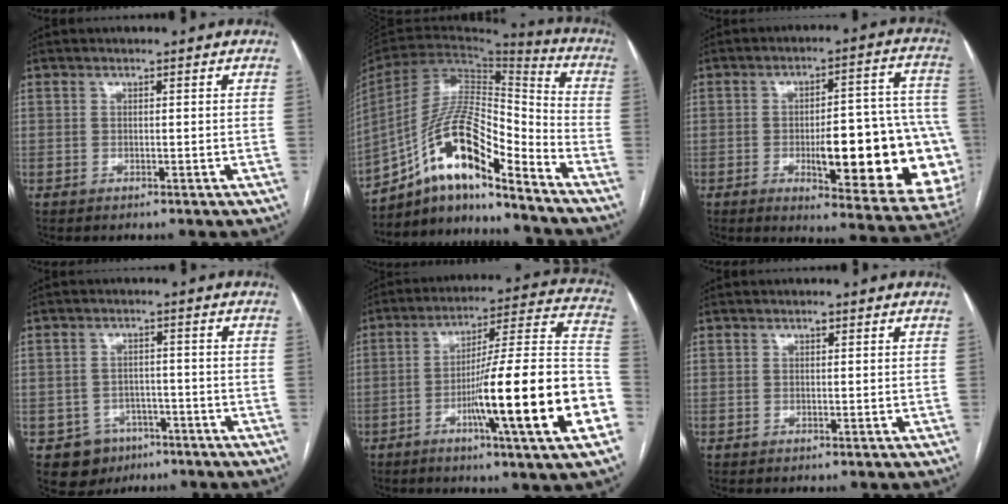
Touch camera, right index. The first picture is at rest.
{"total": 16.4, "force": [-11.2, 3.7, 11.4], "torque": [-0.213, 0.029, -0.196]}
{"total": 23.3, "force": [-5.1, 5.5, 22.0], "torque": [-0.198, 0.019, -0.047]}
{"total": 5.9, "force": [-3.4, 4.9, 0.7], "torque": [-0.005, 0.011, -0.043]}
{"total": 22.8, "force": [-7.3, -0.1, 21.6], "torque": [-0.275, 0.000, -0.116]}
{"total": 0.5, "force": [0.3, 0.2, 0.3], "torque": [-0.005, 0.001, 0.002]}